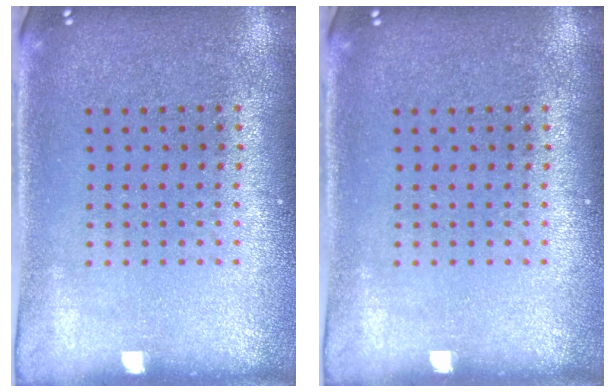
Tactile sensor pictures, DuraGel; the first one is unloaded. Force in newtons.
{"total": 0.0}